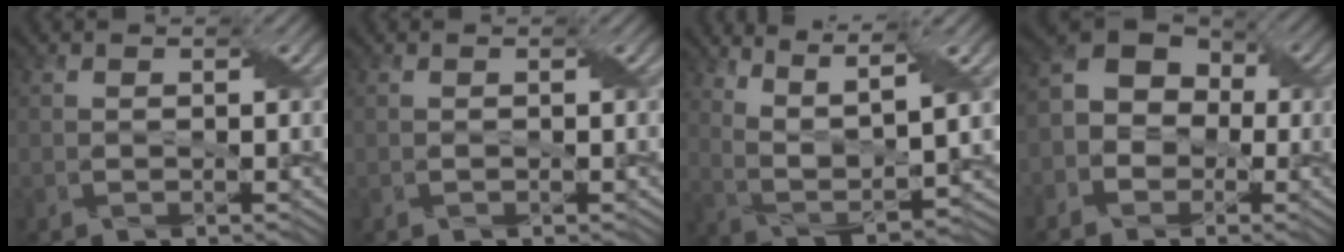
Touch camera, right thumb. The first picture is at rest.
{"total": 0.0}
{"total": 10.3, "force": [6.0, 2.5, 8.0], "torque": [-0.179, 0.005, 0.115]}
{"total": 7.4, "force": [-1.5, 6.1, 3.9], "torque": [-0.072, 0.003, -0.043]}